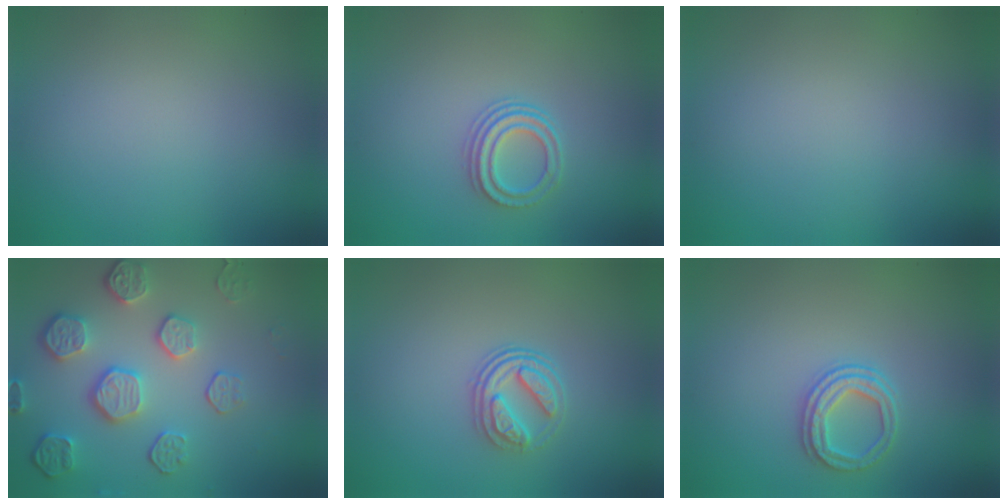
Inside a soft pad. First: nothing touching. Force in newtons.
{"total": 2.5, "press": 2.1, "slide": 1.4}
{"total": 0.0}
{"total": 5.4, "press": 4.2, "slide": 3.3}
{"total": 3.1, "press": 2.6, "slide": 1.7}
{"total": 2.5, "press": 2.3, "slide": 1.0}